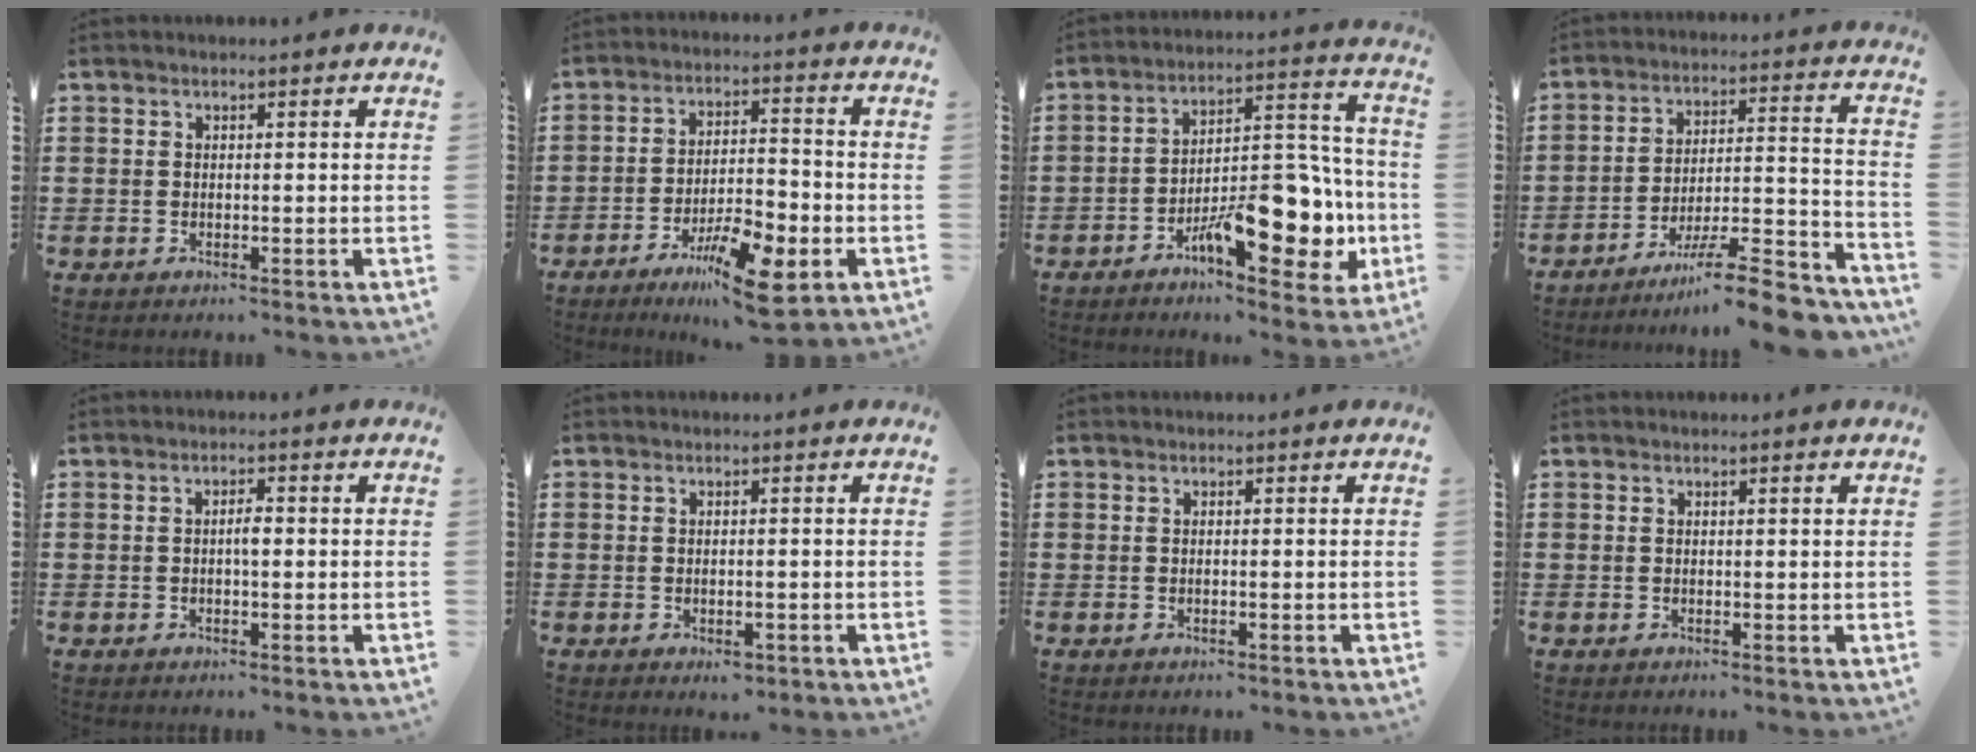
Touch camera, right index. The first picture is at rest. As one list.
[{"total": 9.9, "force": [-5.8, 2.8, 7.6], "torque": [-0.139, 0.011, -0.103]}, {"total": 14.2, "force": [-6.5, 6.1, 11.1], "torque": [-0.147, 0.014, -0.108]}, {"total": 11.4, "force": [-9.4, 1.0, 6.4], "torque": [-0.085, 0.026, -0.176]}, {"total": 1.9, "force": [-0.2, 0.6, 1.8], "torque": [-0.034, 0.001, -0.004]}, {"total": 1.4, "force": [-0.6, 0.5, 1.1], "torque": [-0.021, 0.000, -0.011]}, {"total": 0.0}, {"total": 0.5, "force": [0.2, 0.4, 0.2], "torque": [-0.005, 0.003, 0.005]}]